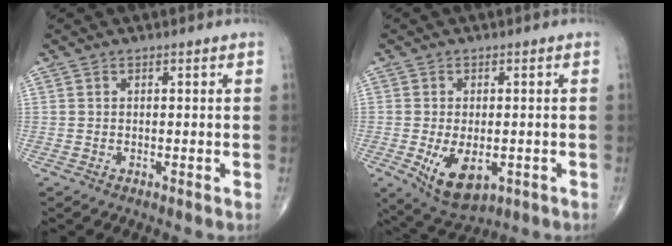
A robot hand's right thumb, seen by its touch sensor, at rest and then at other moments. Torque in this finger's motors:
{"motor_torque": [-0.07, 0.35, 0.47, 0.46, 0.10]}